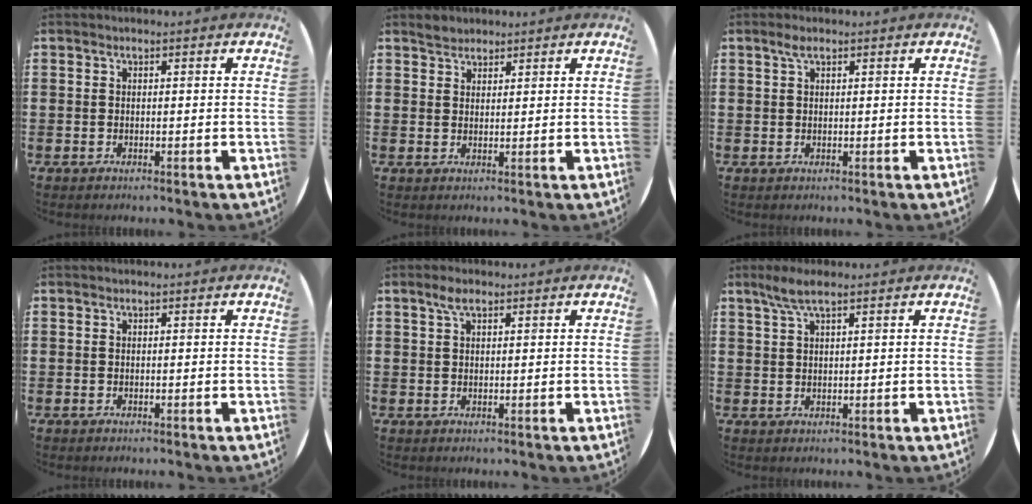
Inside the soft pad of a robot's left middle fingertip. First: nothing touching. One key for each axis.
{"total": 1.9, "fx": 1.8, "fy": 0.6, "fz": -0.1, "tx": 0.007, "ty": 0.000, "tz": 0.034}
{"total": 1.4, "fx": 0.8, "fy": 0.5, "fz": 1.1, "tx": -0.015, "ty": 0.001, "tz": 0.011}
{"total": 0.0}
{"total": 2.3, "fx": 1.3, "fy": 0.9, "fz": 1.6, "tx": -0.034, "ty": 0.006, "tz": 0.023}
{"total": 3.3, "fx": 2.3, "fy": 0.5, "fz": 2.3, "tx": -0.050, "ty": 0.005, "tz": 0.040}